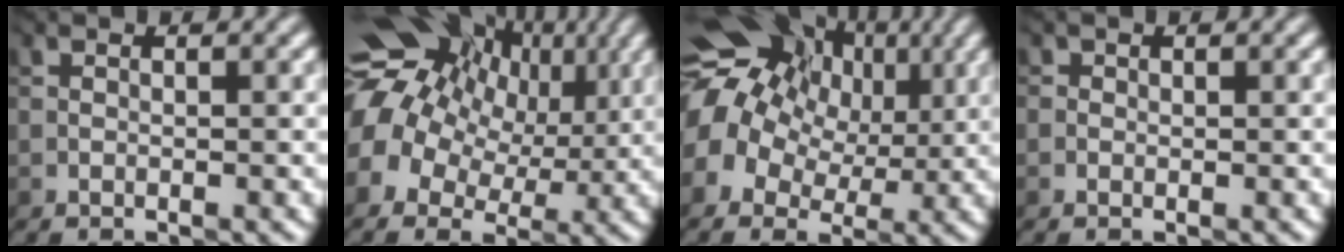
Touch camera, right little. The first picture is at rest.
{"total": 15.1, "force": [4.0, 11.9, 8.3], "torque": [-0.158, 0.028, 0.060]}
{"total": 14.4, "force": [3.9, 11.5, 7.8], "torque": [-0.152, 0.029, 0.054]}
{"total": 0.0}